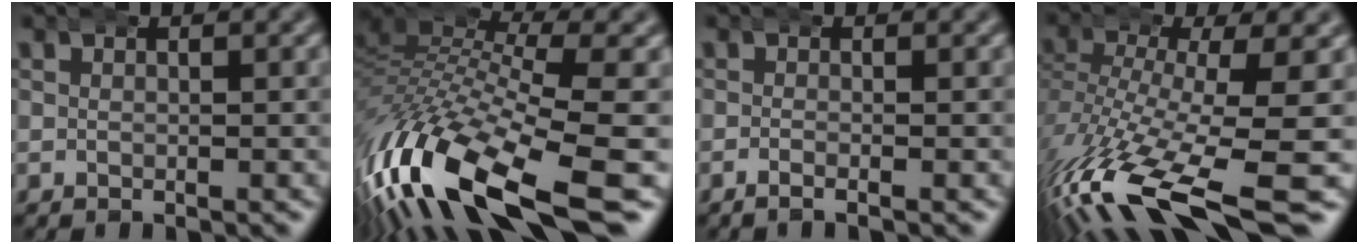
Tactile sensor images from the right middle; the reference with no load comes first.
{"total": 12.3, "force": [-4.2, 6.5, 9.6], "torque": [-0.219, -0.039, -0.056]}
{"total": 1.0, "force": [-0.8, -0.1, 0.7], "torque": [-0.015, 0.001, -0.017]}
{"total": 11.3, "force": [-6.9, 3.5, 8.2], "torque": [-0.170, -0.050, -0.088]}